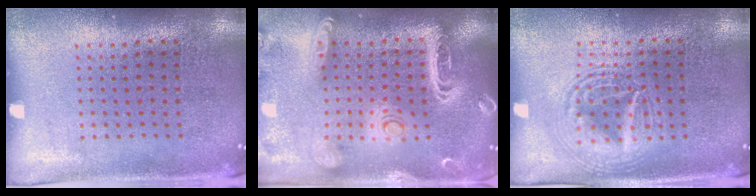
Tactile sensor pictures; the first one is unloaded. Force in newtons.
{"total": 3.0, "press": 2.5, "slide": 1.6}
{"total": 2.6, "press": 2.5, "slide": 0.3}